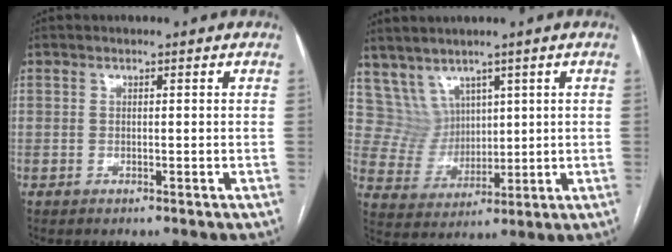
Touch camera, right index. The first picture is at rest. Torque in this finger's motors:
{"motor_torque": [-0.09, 0.11, 0.00, 0.00]}